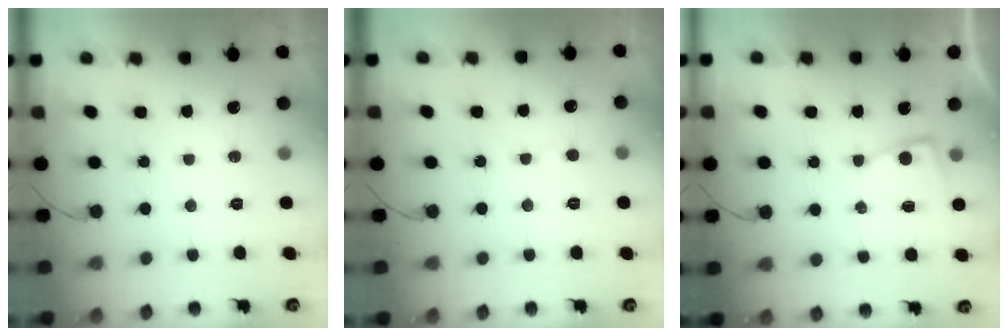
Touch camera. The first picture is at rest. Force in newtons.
{"total": 3.7, "press": 3.7, "slide": 0.3}
{"total": 2.0, "press": 2.0, "slide": 0.4}